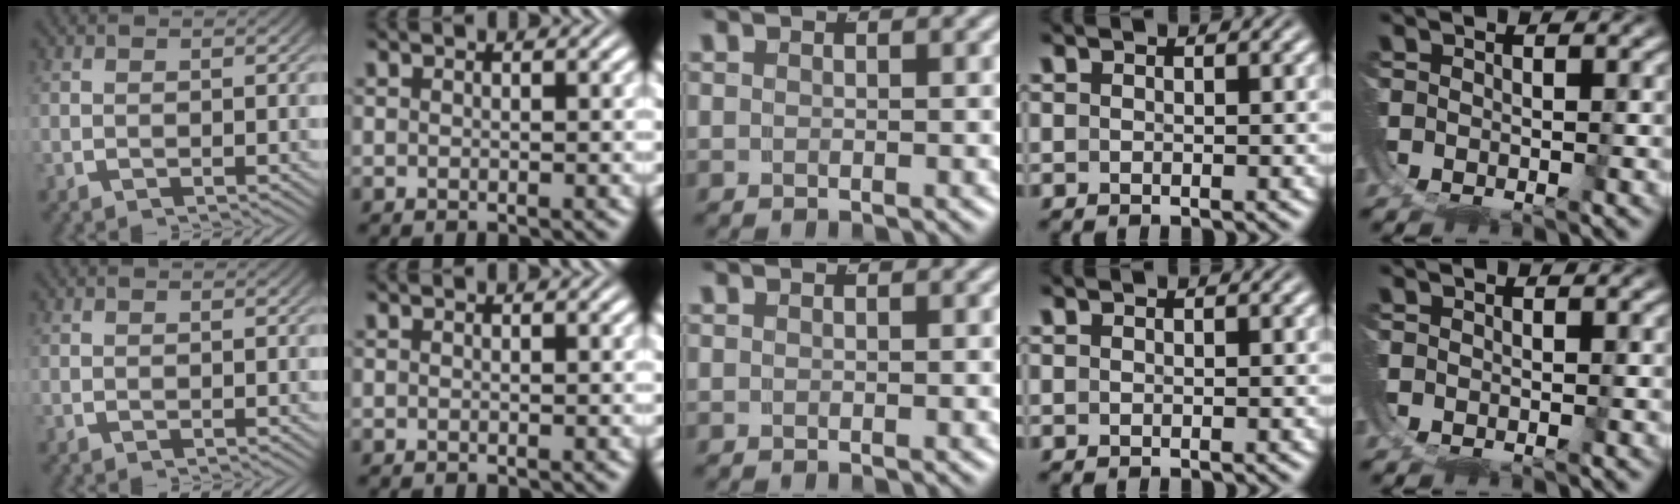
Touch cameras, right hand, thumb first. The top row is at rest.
{}